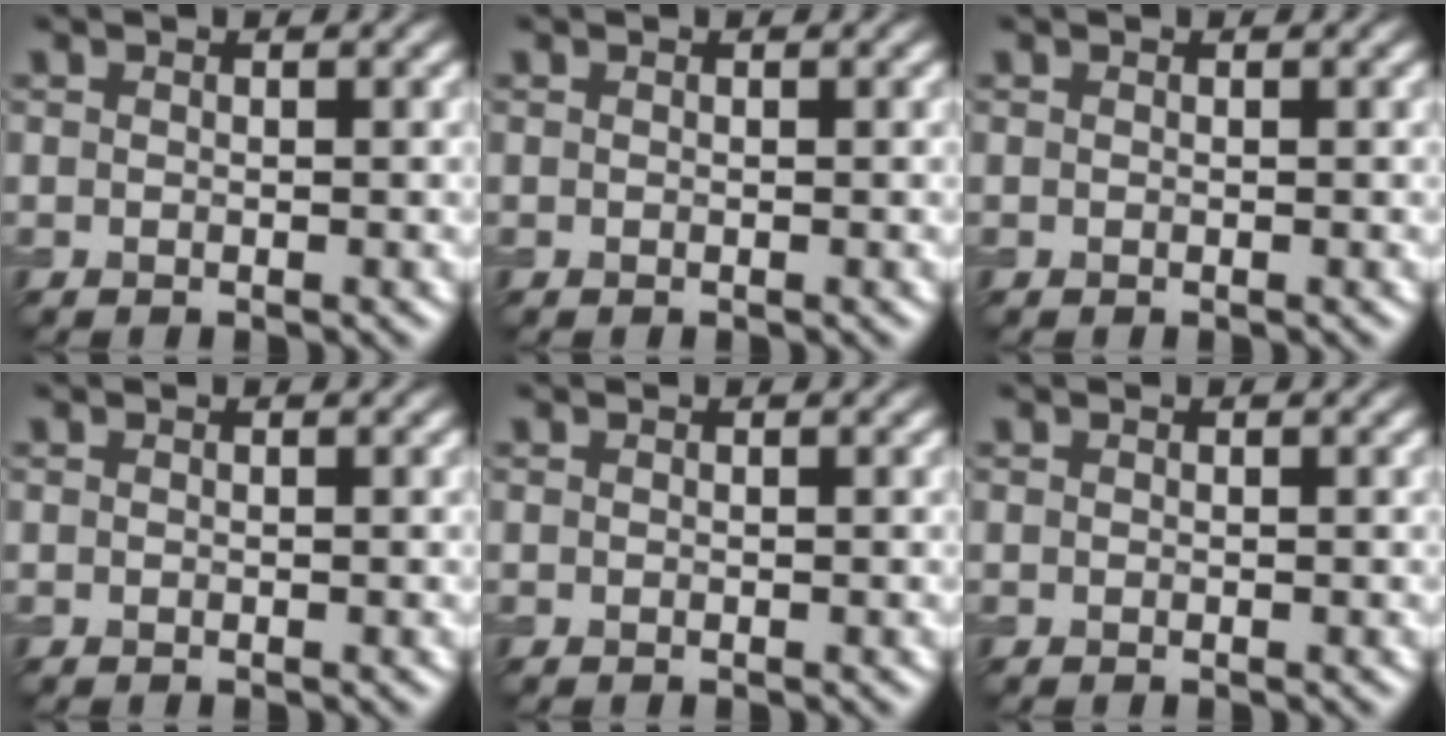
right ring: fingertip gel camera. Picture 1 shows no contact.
{"total": 0.0}
{"total": 0.0}
{"total": 0.0}
{"total": 0.0}
{"total": 0.0}